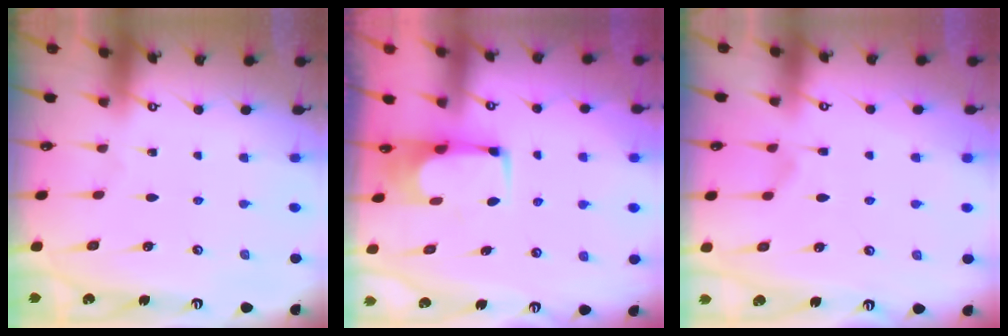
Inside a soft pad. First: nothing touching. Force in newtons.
{"total": 5.7, "press": 5.7, "slide": 0.5}
{"total": 1.5, "press": 0.9, "slide": 1.2}